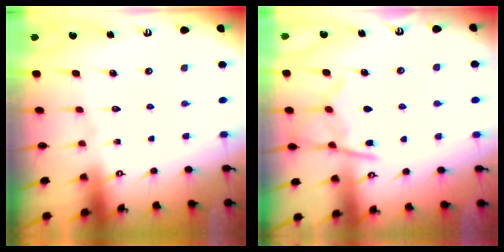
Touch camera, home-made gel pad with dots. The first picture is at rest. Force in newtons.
{"total": 10.8, "press": 10.8, "slide": 1.2}